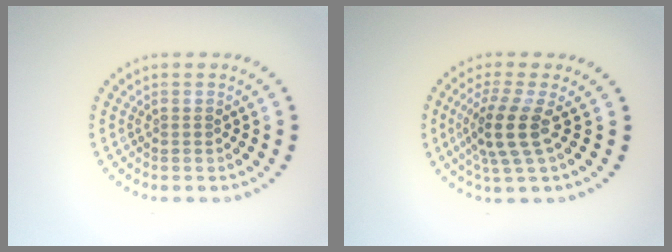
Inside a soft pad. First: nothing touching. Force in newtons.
{"total": 3.7, "press": 2.8, "slide": 2.4}